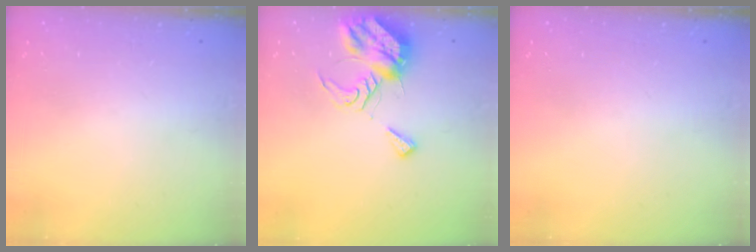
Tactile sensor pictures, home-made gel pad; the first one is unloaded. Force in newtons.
{"total": 10.4, "press": 10.3, "slide": 1.1}
{"total": 0.0}